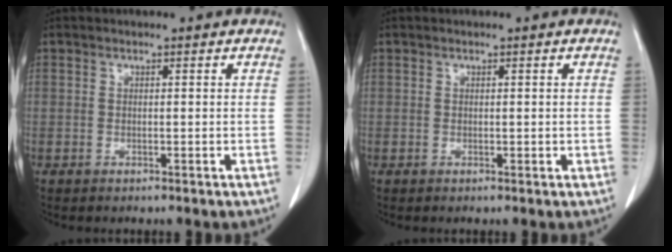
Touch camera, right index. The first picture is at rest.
{"total": 0.6, "force": [0.1, 0.4, 0.4], "torque": [-0.003, 0.001, 0.006]}